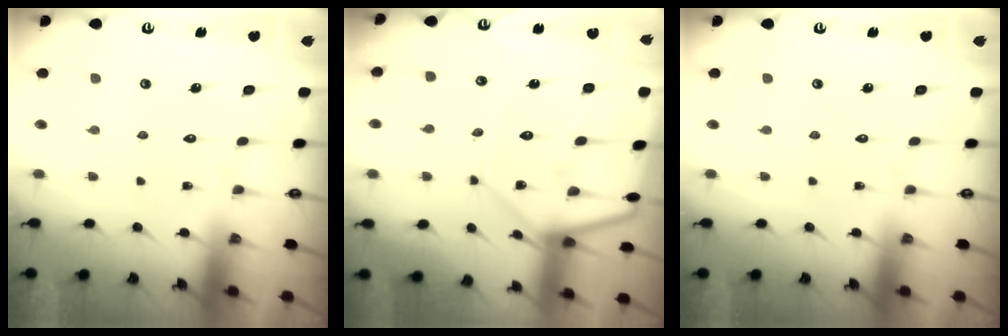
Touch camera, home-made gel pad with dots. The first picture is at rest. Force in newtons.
{"total": 11.4, "press": 11.4, "slide": 1.0}
{"total": 0.0}